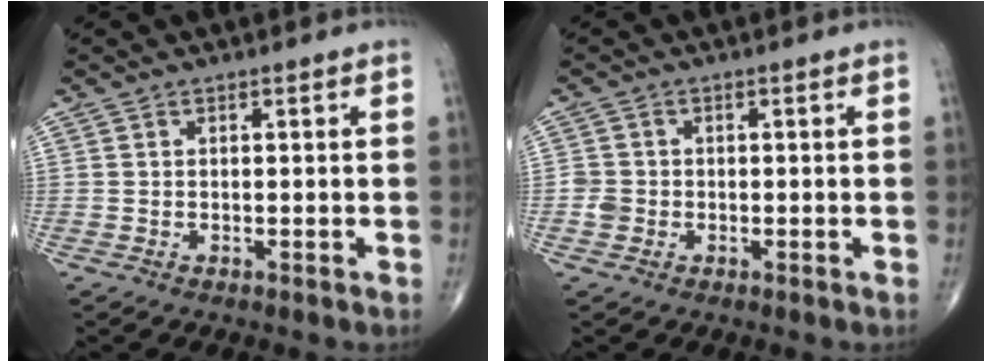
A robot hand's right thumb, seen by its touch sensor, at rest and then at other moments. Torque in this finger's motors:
{"motor_torque": [-0.04, -0.04, 0.09, 0.07, 0.02]}